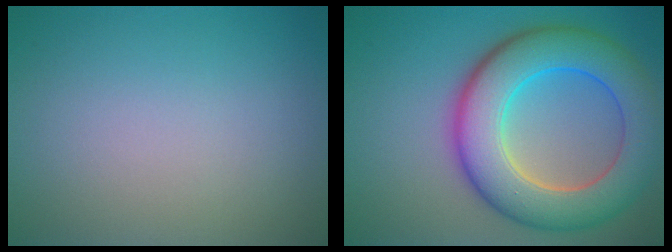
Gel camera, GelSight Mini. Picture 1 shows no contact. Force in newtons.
{"total": 10.1, "press": 10.1, "slide": 0.2}